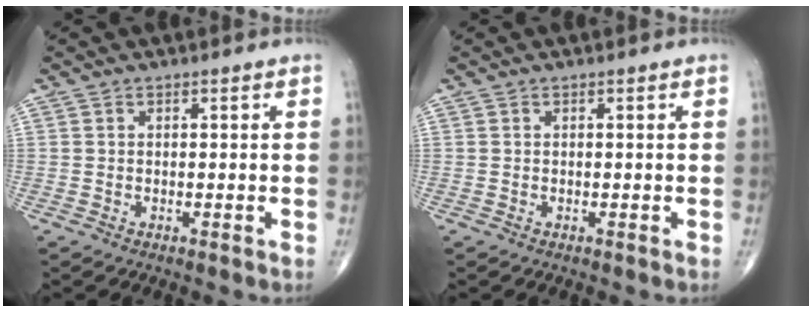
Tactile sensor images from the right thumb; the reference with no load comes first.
{"total": 0.0}